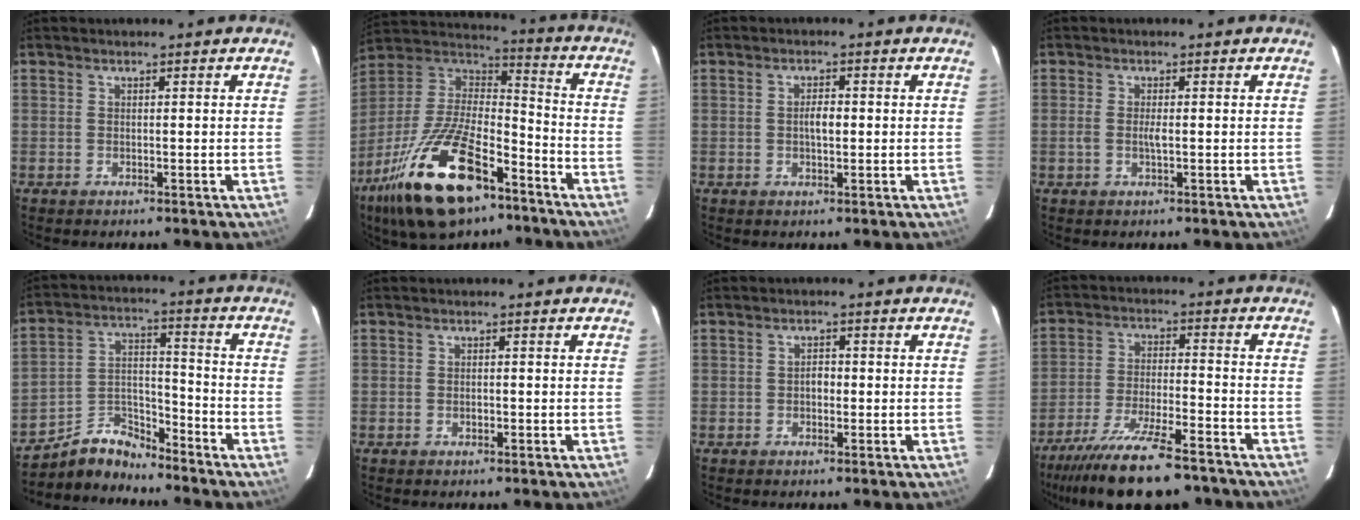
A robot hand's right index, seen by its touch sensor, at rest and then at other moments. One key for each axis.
{"total": 25.4, "fx": -14.8, "fy": 10.6, "fz": 17.8, "tx": -0.360, "ty": -0.024, "tz": -0.256}
{"total": 2.6, "fx": 0.0, "fy": 1.1, "fz": 2.3, "tx": -0.042, "ty": 0.004, "tz": -0.001}
{"total": 1.9, "fx": -0.3, "fy": 0.3, "fz": 1.8, "tx": -0.037, "ty": -0.002, "tz": -0.006}
{"total": 8.3, "fx": -7.6, "fy": 2.9, "fz": 1.7, "tx": -0.040, "ty": 0.036, "tz": -0.146}
{"total": 0.9, "fx": -0.3, "fy": 0.7, "fz": 0.4, "tx": -0.006, "ty": 0.000, "tz": -0.004}
{"total": 1.7, "fx": -0.3, "fy": 1.3, "fz": 1.0, "tx": -0.017, "ty": 0.007, "tz": -0.006}
{"total": 19.7, "fx": -16.1, "fy": 4.4, "fz": 10.6, "tx": -0.212, "ty": -0.038, "tz": -0.255}